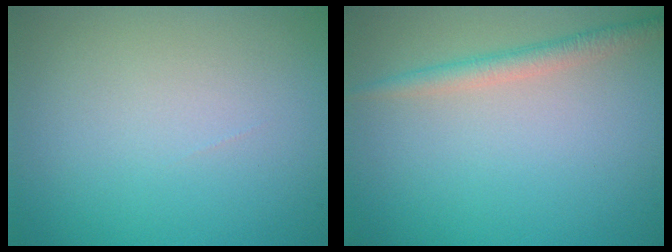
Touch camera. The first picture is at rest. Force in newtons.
{"total": 2.1, "press": 2.1, "slide": 0.0}